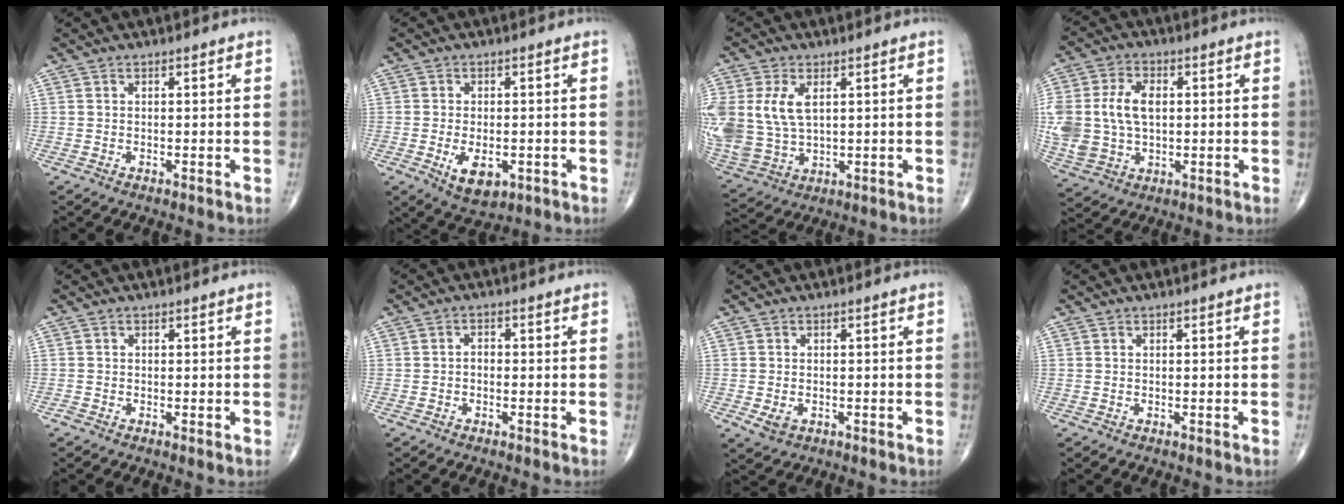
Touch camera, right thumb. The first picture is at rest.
{"total": 6.7, "force": [-2.0, 3.8, 5.2], "torque": [-0.079, -0.005, -0.021]}
{"total": 14.5, "force": [3.0, 9.4, 10.7], "torque": [-0.253, -0.009, 0.073]}
{"total": 15.2, "force": [1.1, 10.5, 10.9], "torque": [-0.246, 0.004, 0.032]}
{"total": 0.6, "force": [-0.3, 0.4, 0.4], "torque": [-0.005, -0.003, -0.011]}
{"total": 1.5, "force": [-0.4, 1.1, 1.0], "torque": [-0.007, 0.007, -0.012]}
{"total": 2.7, "force": [-0.8, 2.0, 1.6], "torque": [-0.028, -0.003, -0.006]}
{"total": 0.0}